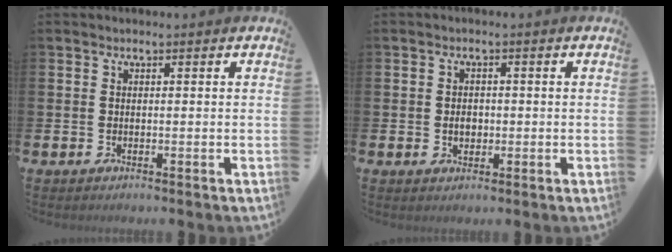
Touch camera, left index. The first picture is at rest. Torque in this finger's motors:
{"motor_torque": [0.27, -0.11, 0.03, 0.05]}